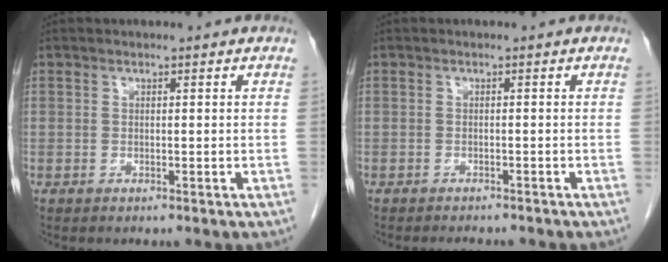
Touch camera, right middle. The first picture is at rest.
{"total": 3.6, "force": [-3.3, 0.8, 1.1], "torque": [-0.014, -0.005, -0.040]}